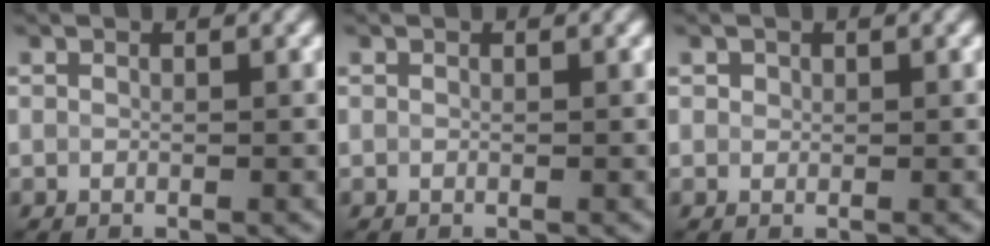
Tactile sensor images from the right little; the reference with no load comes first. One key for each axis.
{"total": 0.0}
{"total": 0.5, "fx": 0.1, "fy": 0.5, "fz": 0.1, "tx": 0.002, "ty": -0.002, "tz": 0.000}